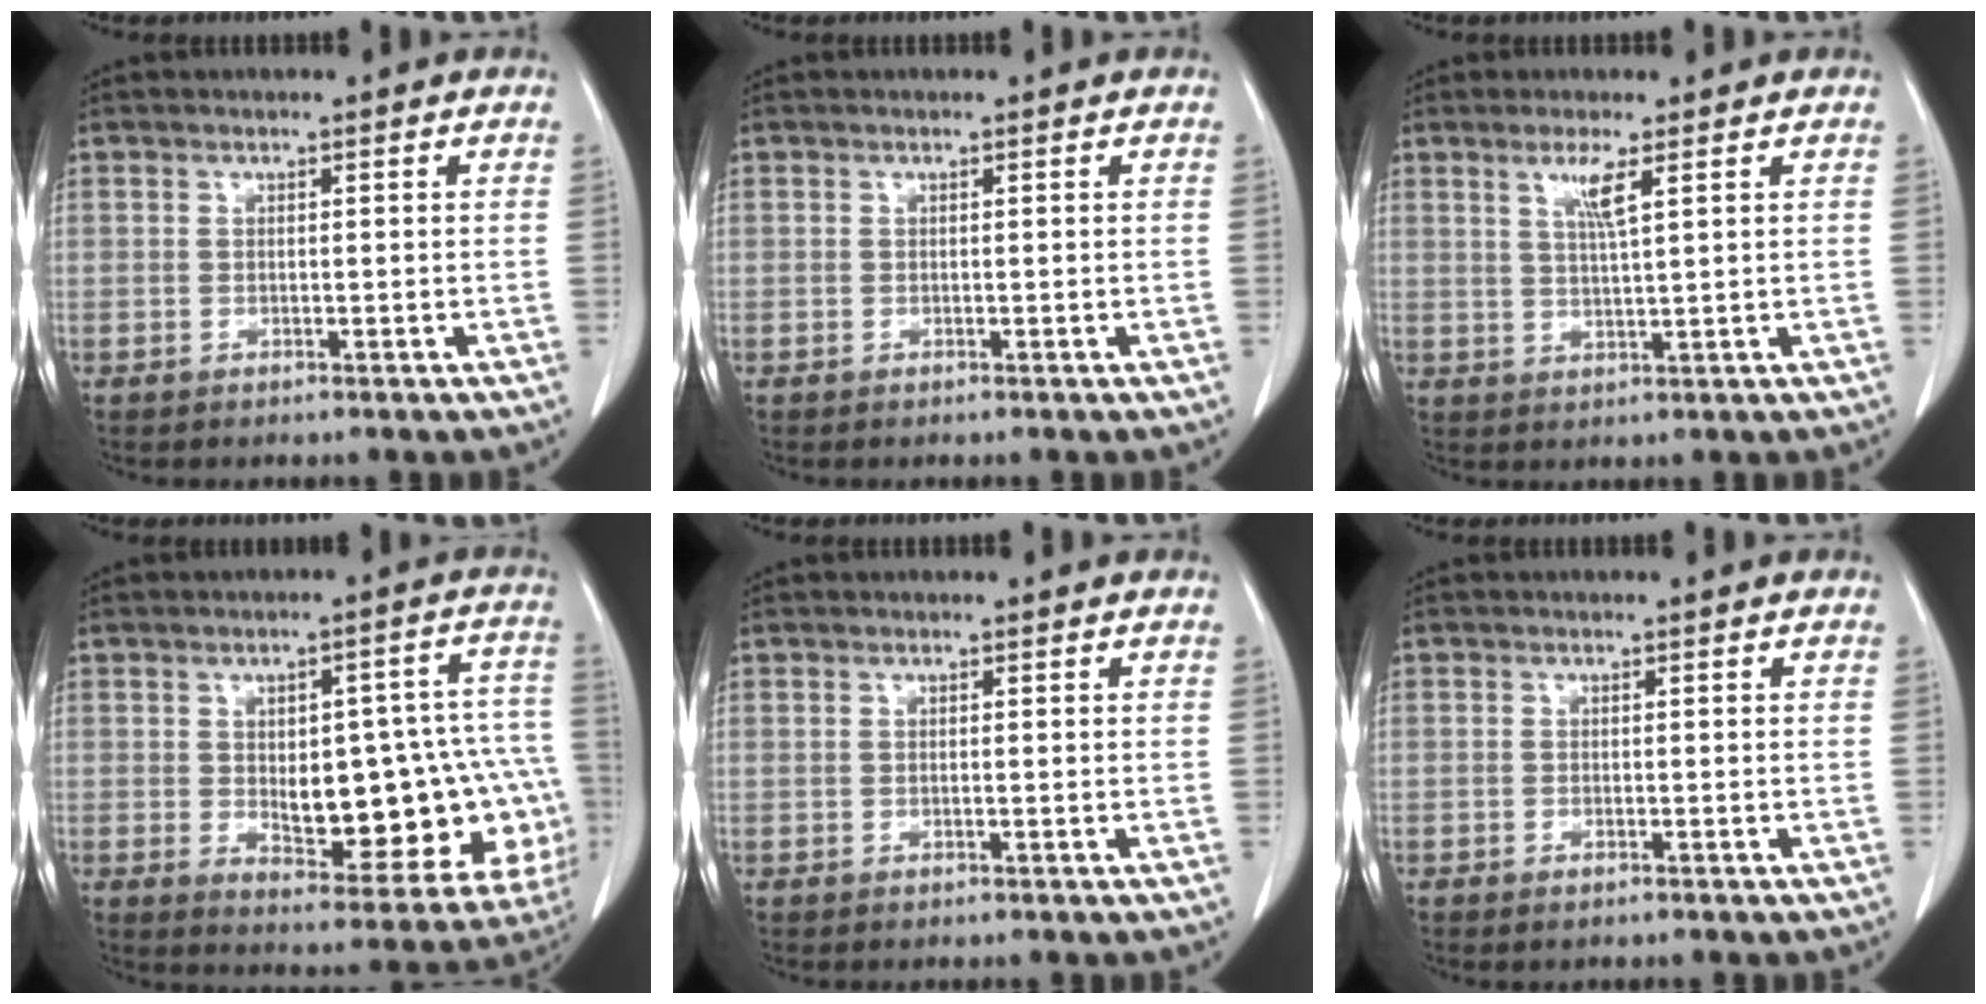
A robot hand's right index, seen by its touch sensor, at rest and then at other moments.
{"total": 0.0}
{"total": 3.6, "force": [1.7, -0.3, 3.1], "torque": [-0.064, -0.004, 0.036]}
{"total": 20.5, "force": [-2.6, 8.0, 18.7], "torque": [-0.170, 0.033, -0.002]}
{"total": 0.0}
{"total": 0.8, "force": [-0.6, 0.3, 0.5], "torque": [-0.013, -0.002, -0.006]}